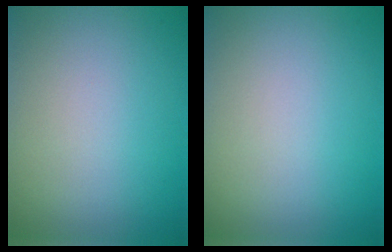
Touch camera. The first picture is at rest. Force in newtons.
{"total": 0.0}